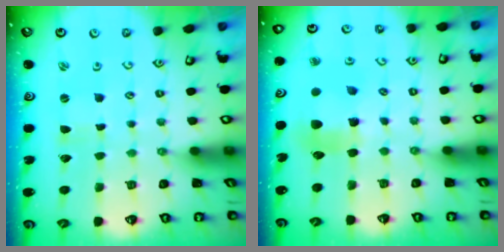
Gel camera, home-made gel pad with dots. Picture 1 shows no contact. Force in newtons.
{"total": 8.5, "press": 8.4, "slide": 1.1}